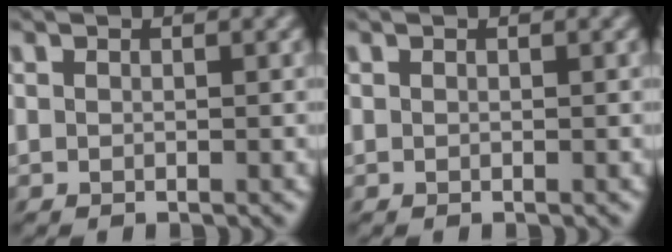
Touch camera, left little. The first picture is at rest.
{"total": 0.0}